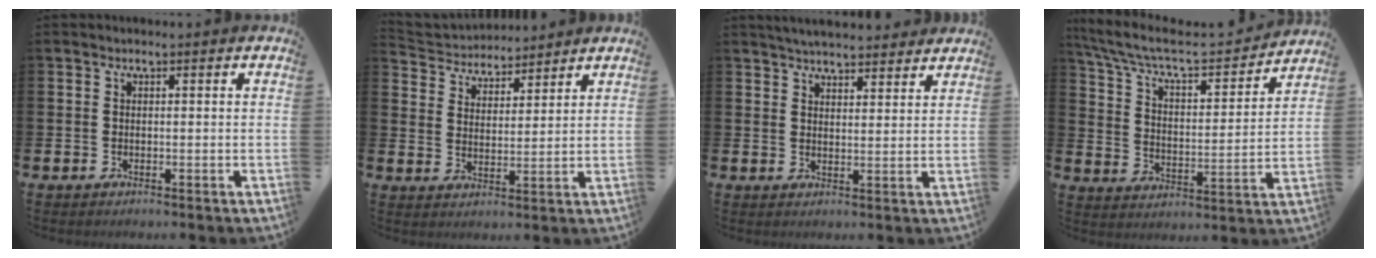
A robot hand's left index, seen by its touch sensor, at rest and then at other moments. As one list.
[{"total": 4.3, "force": [4.1, 1.3, -0.5], "torque": [-0.018, -0.027, 0.071]}, {"total": 4.4, "force": [4.3, 0.5, 0.4], "torque": [-0.018, -0.020, 0.079]}, {"total": 7.9, "force": [7.0, 2.1, 3.0], "torque": [-0.099, -0.046, 0.115]}]